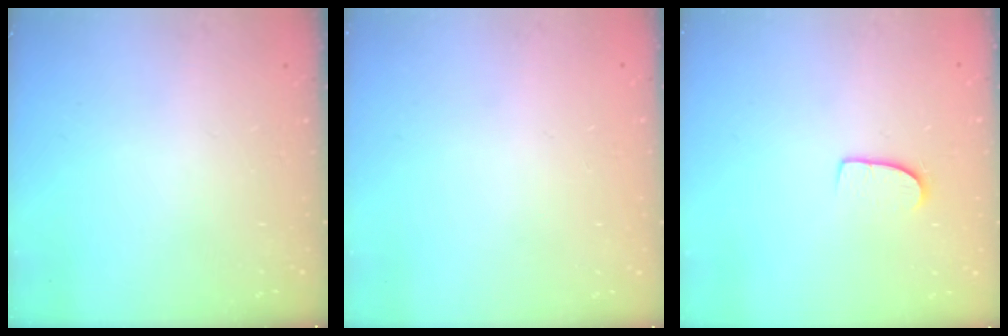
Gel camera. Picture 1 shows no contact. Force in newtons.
{"total": 0.0}
{"total": 6.8, "press": 6.8, "slide": 0.4}